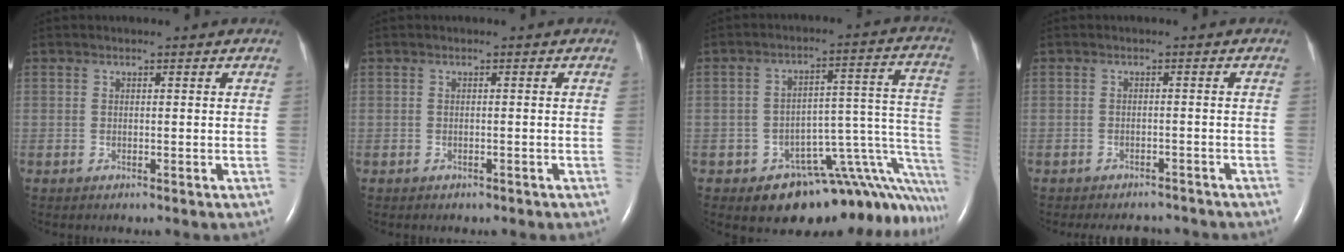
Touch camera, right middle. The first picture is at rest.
{"total": 1.0, "force": [-0.8, 0.5, 0.4], "torque": [-0.011, 0.000, -0.006]}
{"total": 17.1, "force": [-13.9, 4.9, 8.6], "torque": [0.009, 0.083, -0.169]}
{"total": 6.8, "force": [-6.3, 2.2, 1.5], "torque": [-0.020, -0.002, -0.075]}